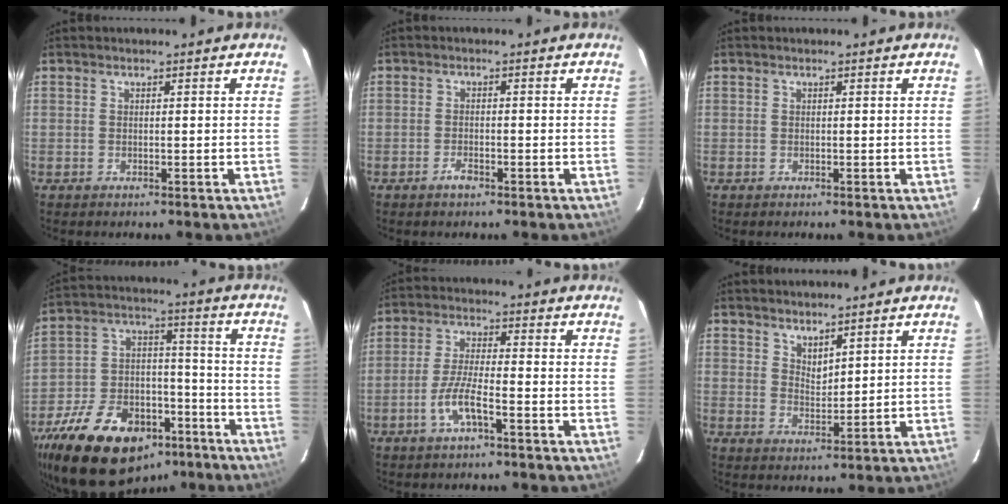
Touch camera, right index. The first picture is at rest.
{"total": 2.0, "force": [-1.4, 0.6, 1.3], "torque": [-0.028, 0.000, -0.027]}
{"total": 0.0}
{"total": 26.0, "force": [-16.8, 14.3, 13.9], "torque": [-0.297, 0.014, -0.251]}
{"total": 6.2, "force": [-3.3, 0.9, 5.1], "torque": [-0.107, -0.001, -0.064]}
{"total": 3.5, "force": [3.1, 1.2, 1.3], "torque": [-0.019, -0.003, 0.055]}